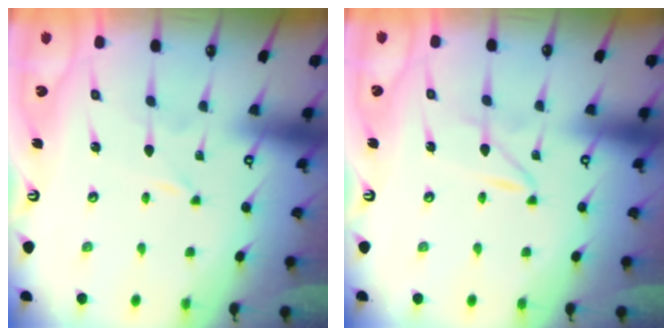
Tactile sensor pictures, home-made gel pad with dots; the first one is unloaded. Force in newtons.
{"total": 1.9, "press": 1.9, "slide": 0.1}